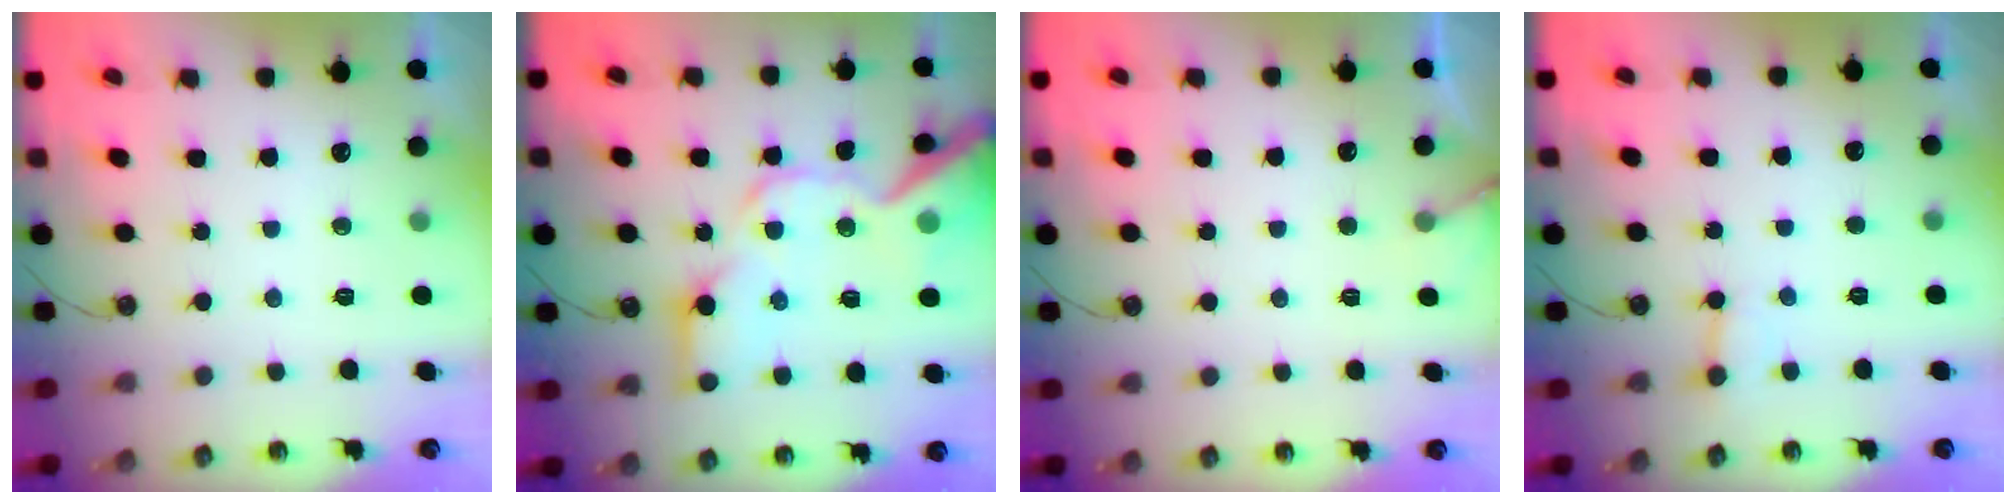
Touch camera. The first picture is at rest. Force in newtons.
{"total": 20.6, "press": 20.4, "slide": 2.7}
{"total": 4.0, "press": 4.0, "slide": 0.3}
{"total": 4.5, "press": 4.4, "slide": 0.6}